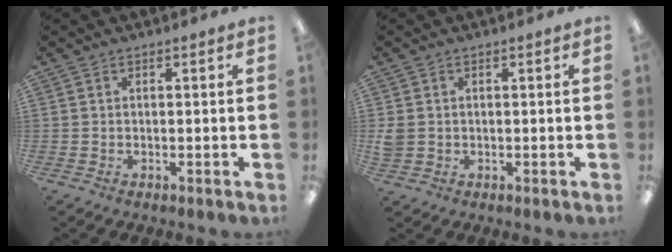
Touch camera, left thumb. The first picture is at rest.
{"total": 2.6, "force": [0.2, 2.4, 1.0], "torque": [-0.018, 0.004, 0.005]}